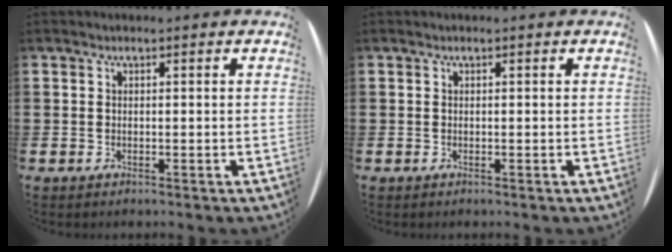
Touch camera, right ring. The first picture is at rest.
{"total": 0.0}